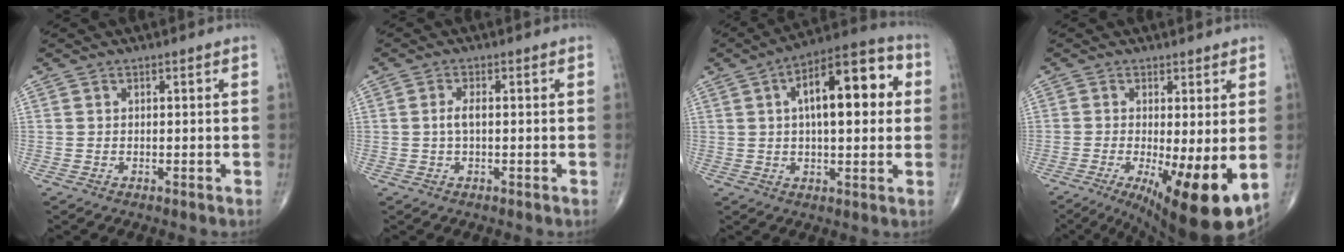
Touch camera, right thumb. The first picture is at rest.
{"total": 2.1, "force": [-0.1, 0.8, 1.9], "torque": [-0.043, 0.003, -0.002]}
{"total": 17.0, "force": [3.5, 7.1, 15.1], "torque": [-0.195, 0.023, 0.043]}
{"total": 13.3, "force": [-3.1, 3.4, 12.4], "torque": [-0.177, -0.023, -0.034]}